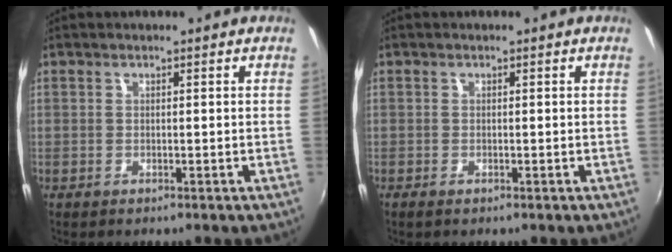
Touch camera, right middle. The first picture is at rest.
{"total": 0.8, "force": [-0.6, 0.3, 0.4], "torque": [-0.010, -0.004, -0.011]}